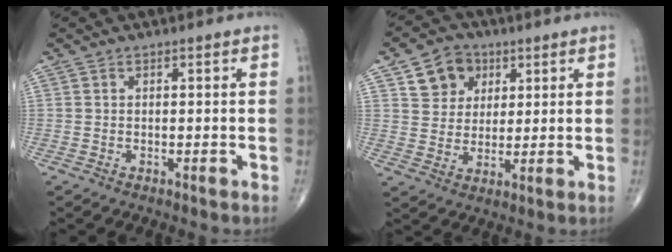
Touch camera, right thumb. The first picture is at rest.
{"total": 8.6, "force": [3.9, 7.0, 3.1], "torque": [-0.018, -0.009, 0.066]}